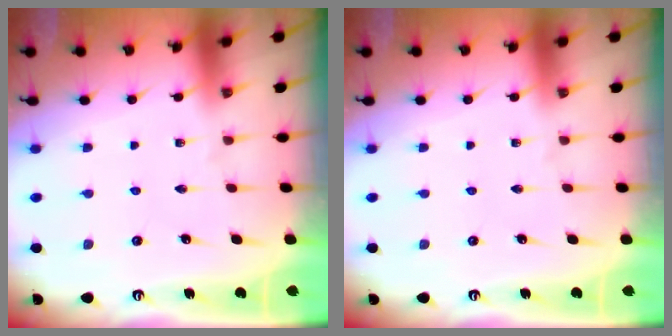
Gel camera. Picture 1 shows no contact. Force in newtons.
{"total": 0.0}